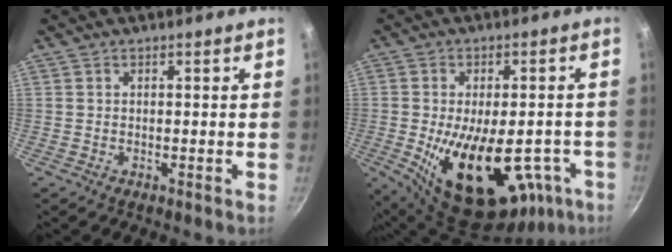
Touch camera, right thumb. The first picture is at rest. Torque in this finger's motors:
{"motor_torque": [1.83, 3.18, 2.13, -0.64, 0.54]}